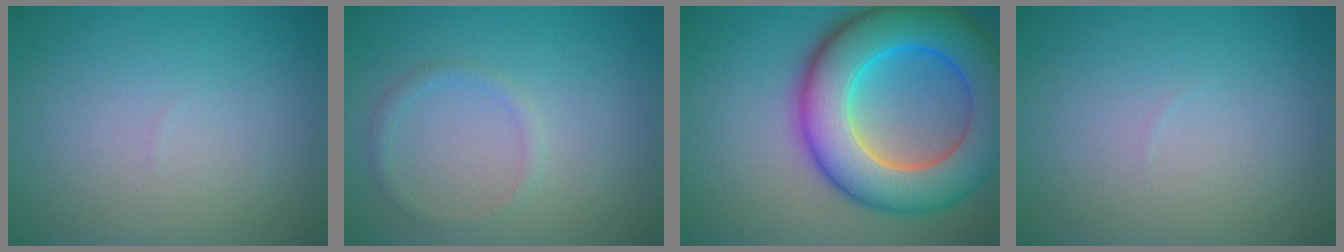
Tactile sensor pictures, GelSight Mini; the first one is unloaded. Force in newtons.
{"total": 1.1, "press": 1.1, "slide": 0.1}
{"total": 12.4, "press": 12.4, "slide": 0.2}
{"total": 0.0}